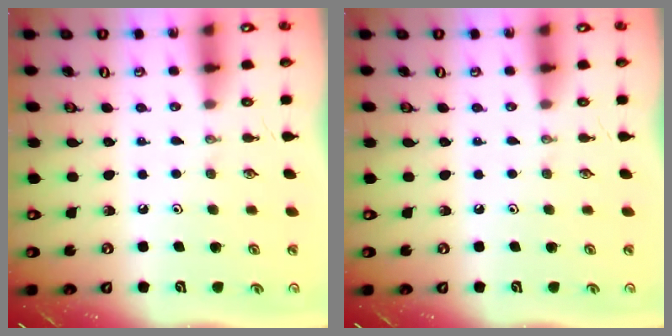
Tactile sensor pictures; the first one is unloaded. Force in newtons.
{"total": 0.0}